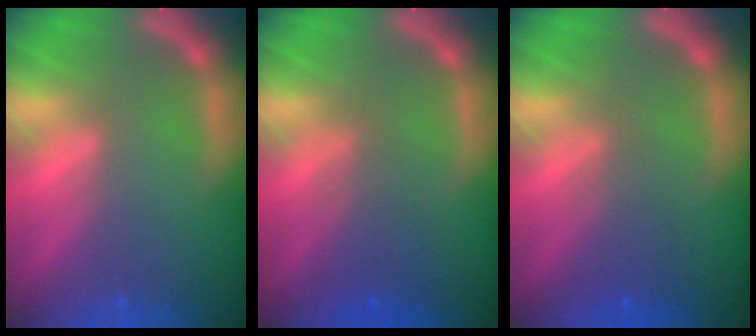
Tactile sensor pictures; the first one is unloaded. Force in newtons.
{"total": 3.0}
{"total": 2.5}